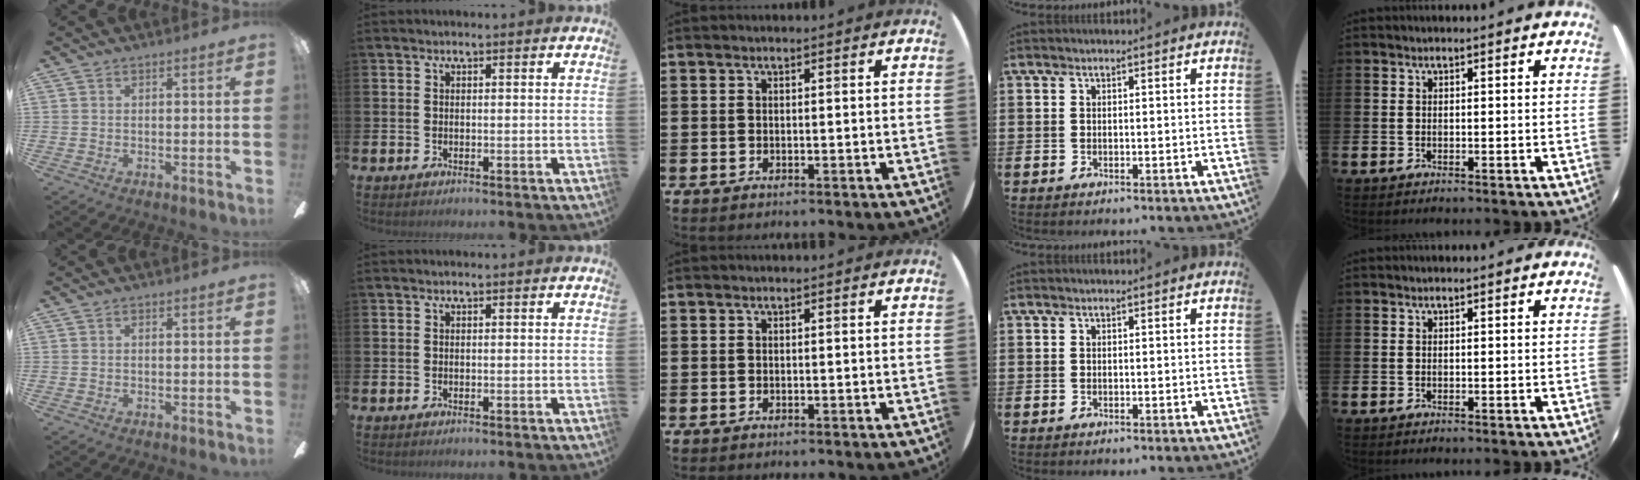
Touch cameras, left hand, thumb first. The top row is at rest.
{}